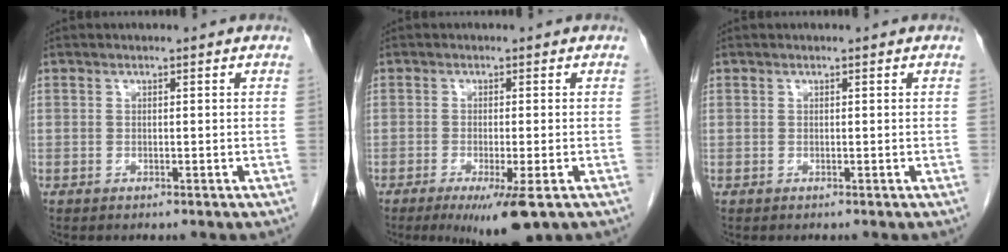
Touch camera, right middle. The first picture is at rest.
{"total": 6.9, "force": [-3.9, 0.6, 5.6], "torque": [-0.086, -0.021, -0.058]}
{"total": 0.0}